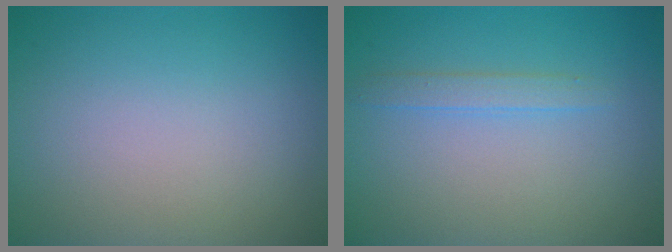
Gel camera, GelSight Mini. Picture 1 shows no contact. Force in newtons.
{"total": 1.4, "press": 1.4, "slide": 0.0}